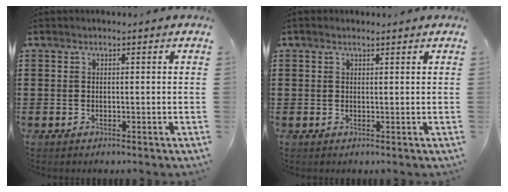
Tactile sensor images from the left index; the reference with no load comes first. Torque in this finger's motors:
{"motor_torque": [1.20, -0.94, -0.32, -0.15]}